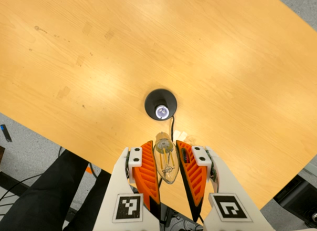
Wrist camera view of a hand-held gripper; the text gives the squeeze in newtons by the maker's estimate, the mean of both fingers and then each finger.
{"total": 12.3, "left": 12.8, "right": 11.8}